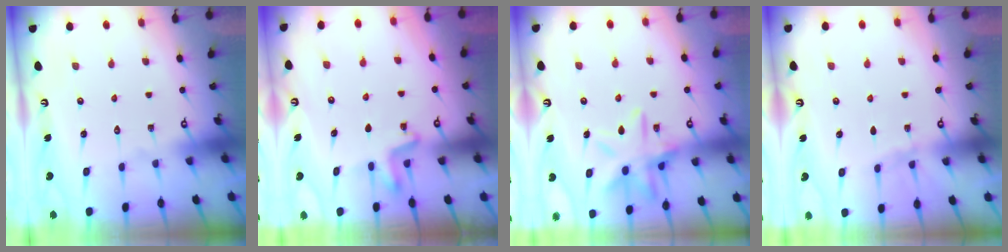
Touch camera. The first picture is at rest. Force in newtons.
{"total": 3.2, "press": 3.2, "slide": 0.4}
{"total": 13.8, "press": 13.8, "slide": 1.1}
{"total": 2.1, "press": 2.0, "slide": 0.3}